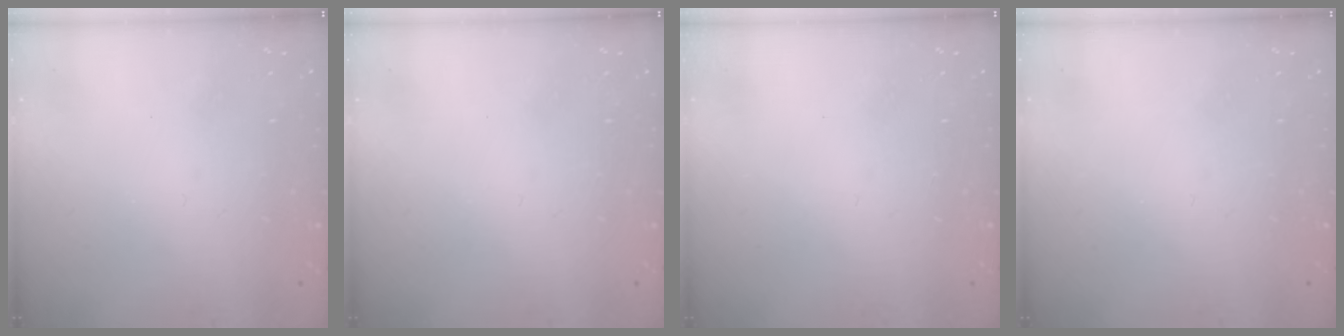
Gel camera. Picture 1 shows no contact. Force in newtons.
{"total": 0.0}
{"total": 0.0}
{"total": 0.0}